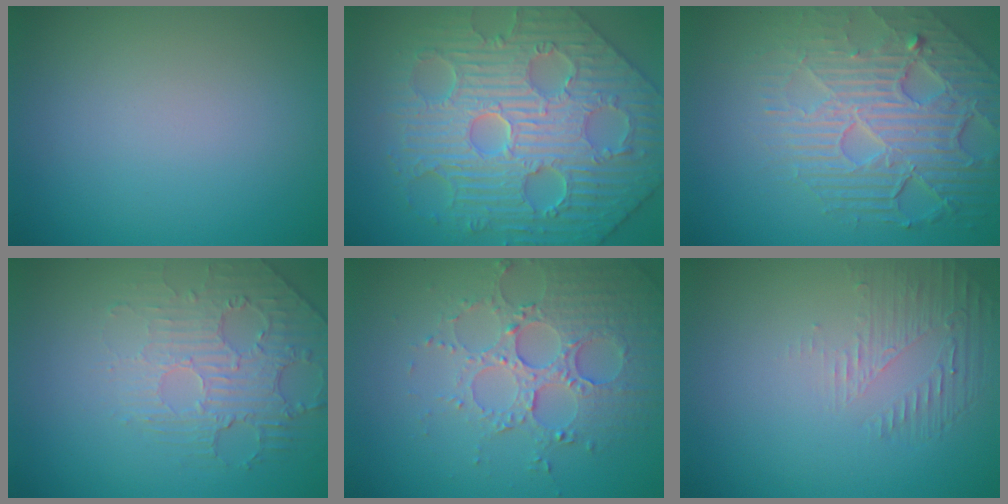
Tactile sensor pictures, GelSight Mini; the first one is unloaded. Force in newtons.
{"total": 9.6, "press": 7.6, "slide": 5.8}
{"total": 7.8, "press": 5.5, "slide": 5.6}
{"total": 2.5, "press": 1.9, "slide": 1.6}
{"total": 5.1, "press": 3.9, "slide": 3.3}
{"total": 1.7, "press": 0.6, "slide": 1.6}